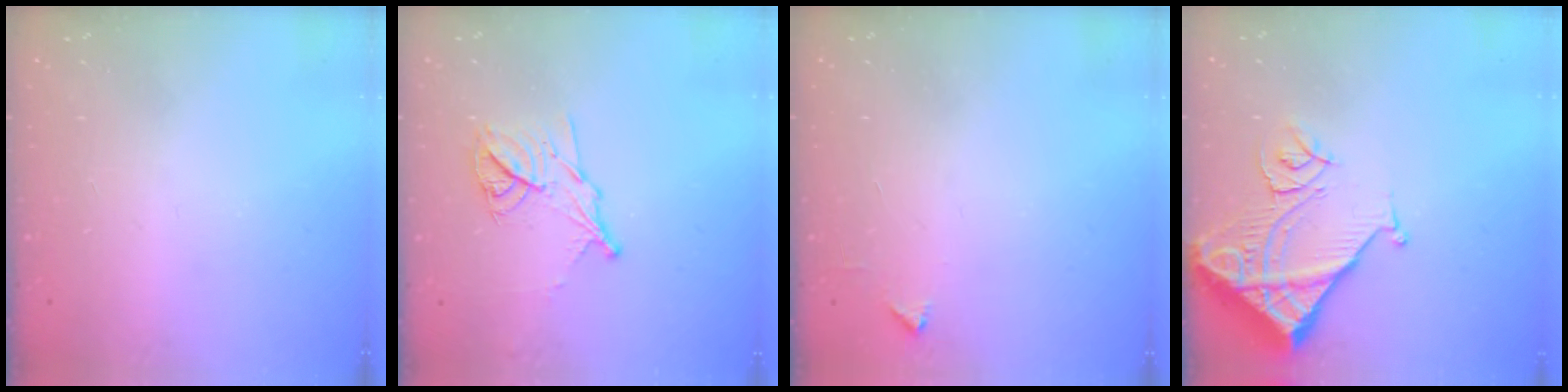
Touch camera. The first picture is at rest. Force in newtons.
{"total": 11.4, "press": 11.4, "slide": 0.3}
{"total": 2.1, "press": 2.1, "slide": 0.3}
{"total": 12.1, "press": 12.0, "slide": 1.6}